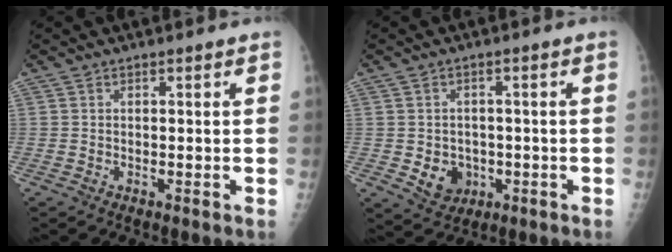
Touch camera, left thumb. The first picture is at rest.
{"total": 5.9, "force": [-1.3, 5.0, 2.8], "torque": [-0.019, 0.004, -0.010]}